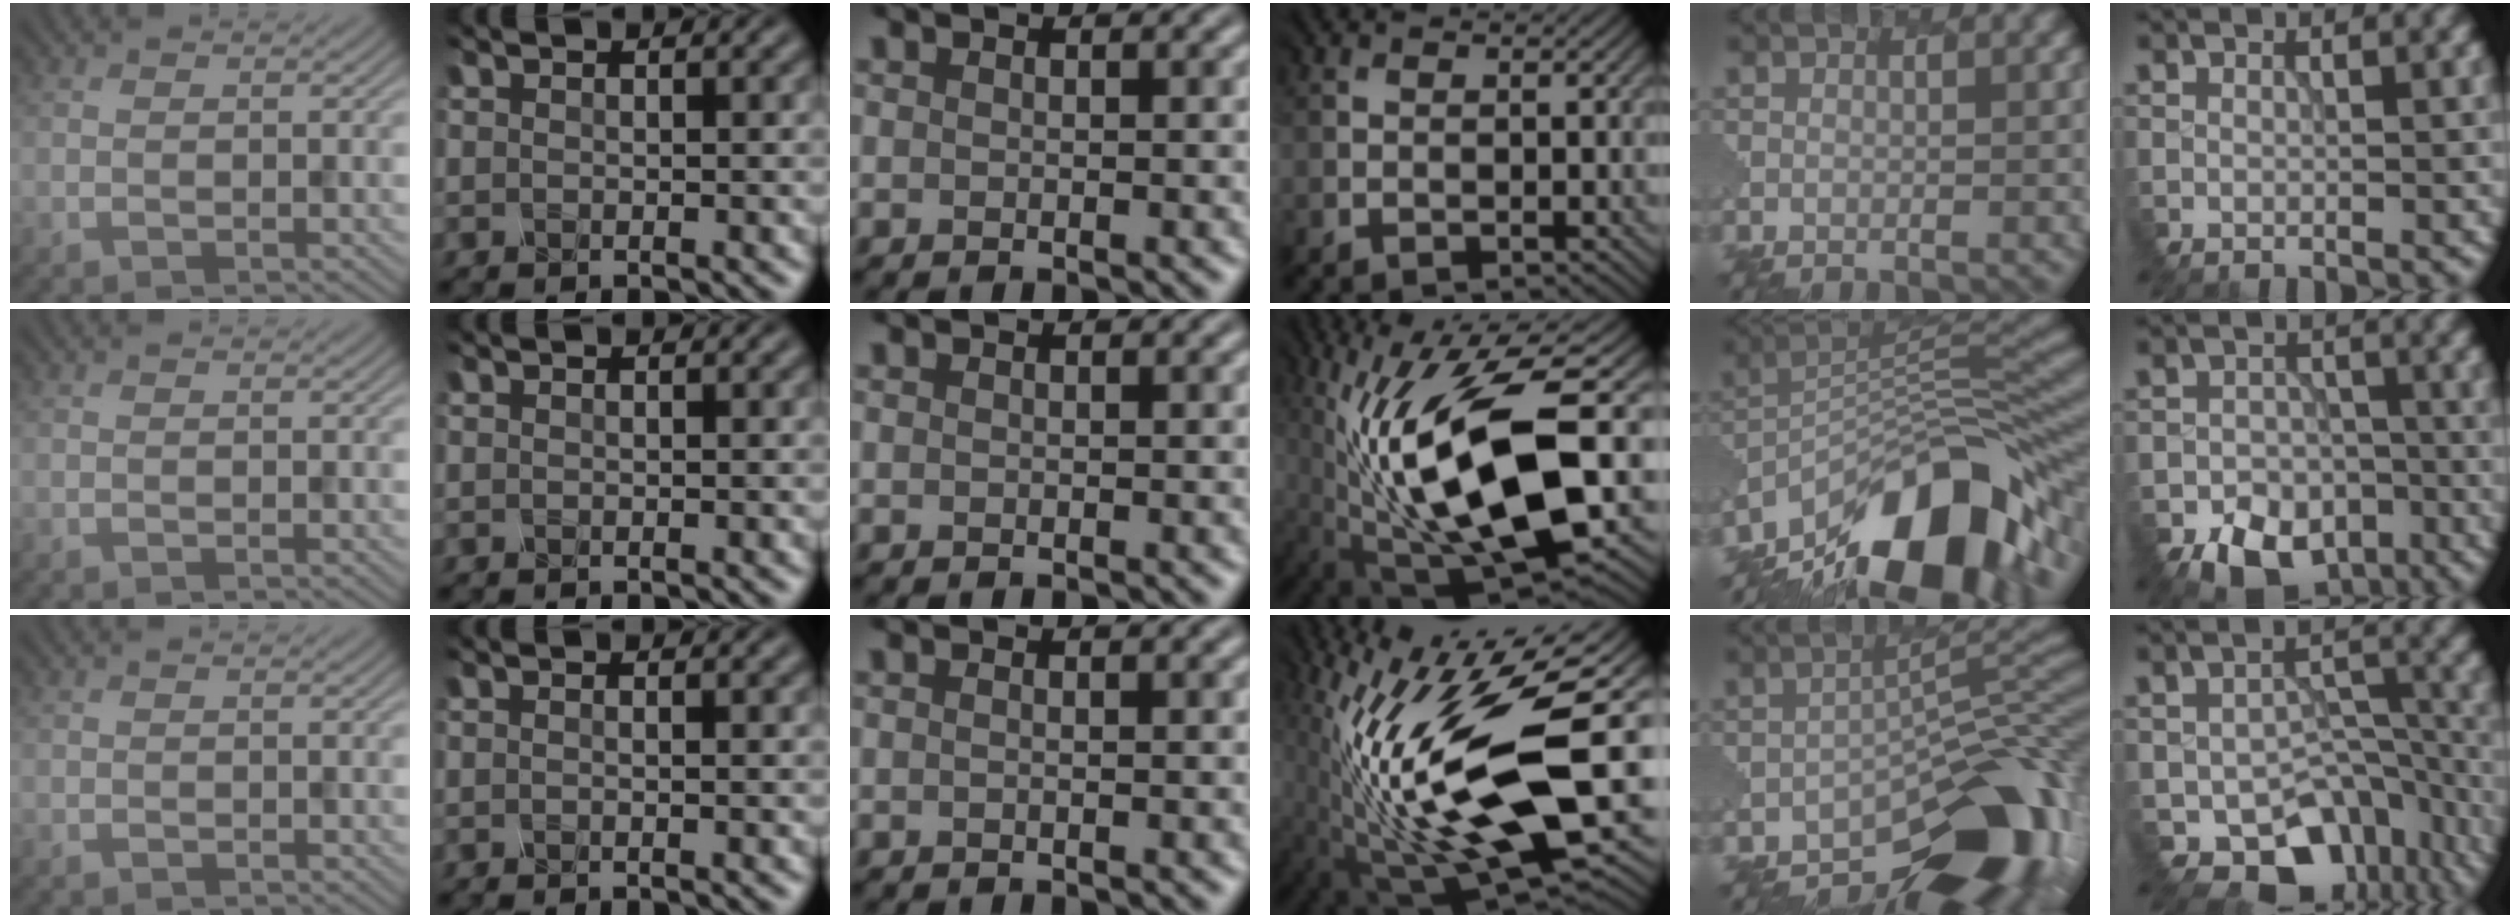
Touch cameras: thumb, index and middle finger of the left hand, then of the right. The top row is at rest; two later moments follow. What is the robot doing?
{"motion": "disassemble", "object": "battery cover"}